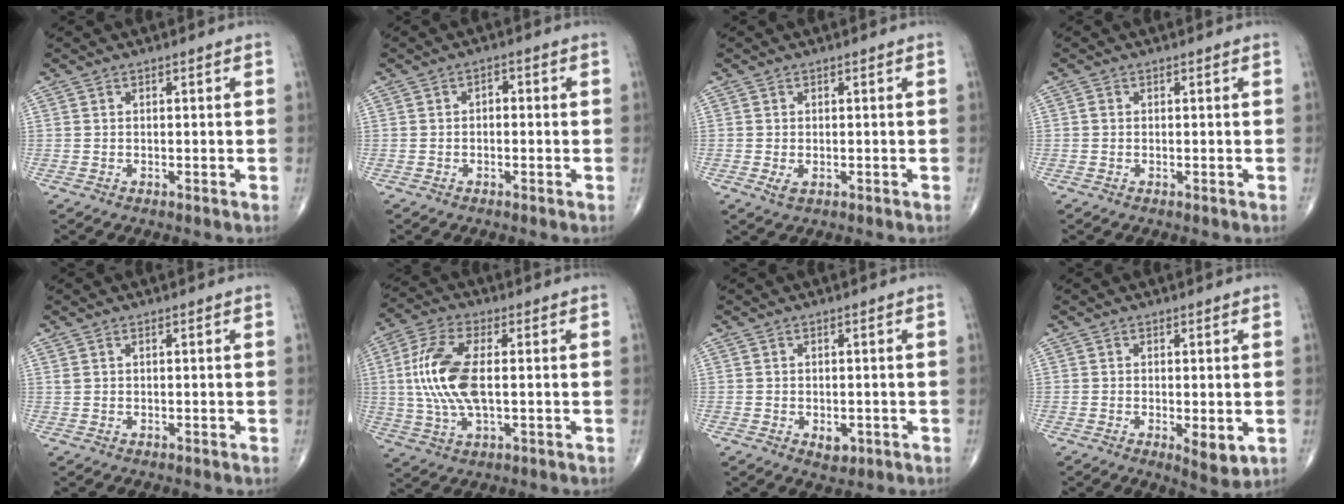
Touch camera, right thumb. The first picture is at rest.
{"total": 1.7, "force": [-0.2, 1.2, 1.2], "torque": [-0.007, 0.008, -0.010]}
{"total": 1.7, "force": [-0.4, 1.0, 1.3], "torque": [-0.024, -0.001, -0.003]}
{"total": 0.6, "force": [0.0, 0.5, 0.3], "torque": [-0.002, 0.001, -0.003]}
{"total": 0.7, "force": [0.4, 0.3, 0.5], "torque": [-0.012, 0.008, 0.010]}
{"total": 13.2, "force": [0.7, 5.8, 11.9], "torque": [-0.262, 0.005, 0.013]}
{"total": 2.3, "force": [-0.7, 1.5, 1.6], "torque": [-0.014, -0.001, -0.004]}
{"total": 4.6, "force": [-0.9, 1.7, 4.1], "torque": [-0.059, -0.014, -0.010]}